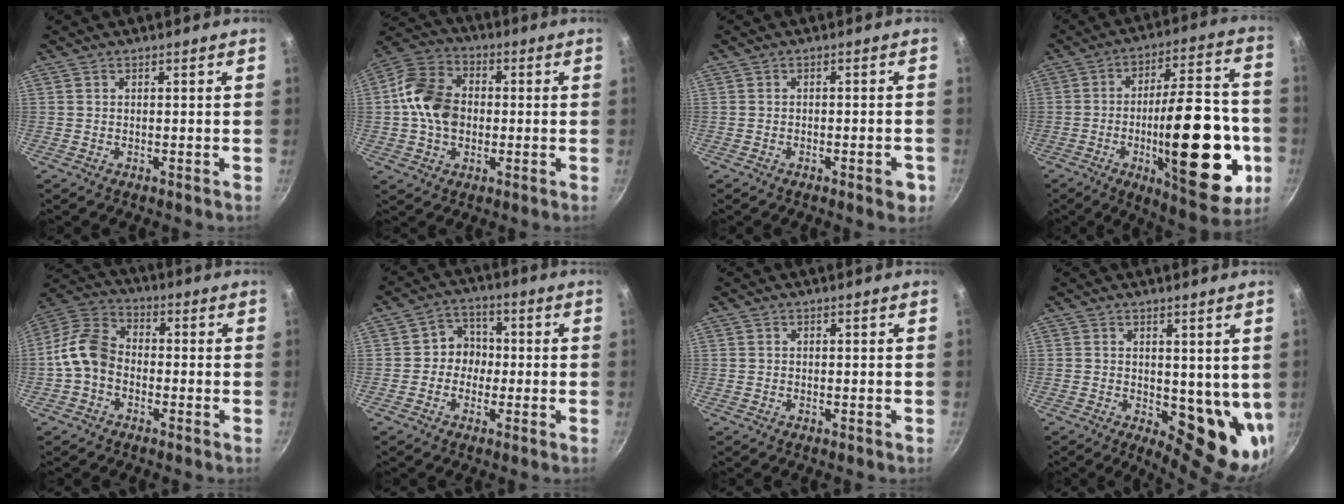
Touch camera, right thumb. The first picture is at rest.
{"total": 12.3, "force": [-0.2, 9.3, 8.1], "torque": [-0.126, 0.022, -0.022]}
{"total": 3.4, "force": [-1.6, 1.1, 2.7], "torque": [-0.029, 0.009, -0.019]}
{"total": 27.0, "force": [-6.6, 9.5, 24.4], "torque": [-0.317, 0.027, -0.087]}
{"total": 9.5, "force": [-2.4, 7.0, 6.0], "torque": [-0.102, 0.038, -0.069]}
{"total": 5.6, "force": [-0.8, 5.1, 2.1], "torque": [0.010, 0.018, -0.025]}
{"total": 0.0}
{"total": 10.9, "force": [1.0, 5.2, 9.6], "torque": [-0.086, -0.025, 0.024]}